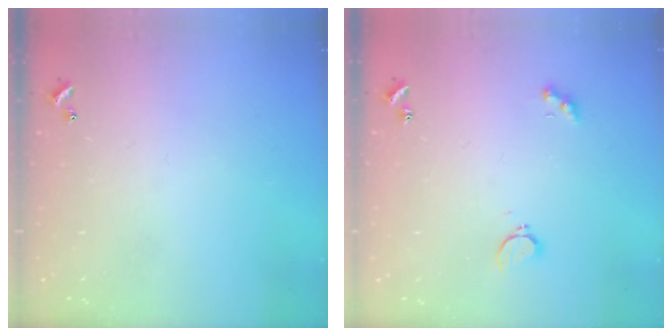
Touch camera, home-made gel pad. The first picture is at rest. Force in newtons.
{"total": 4.0, "press": 3.9, "slide": 0.6}